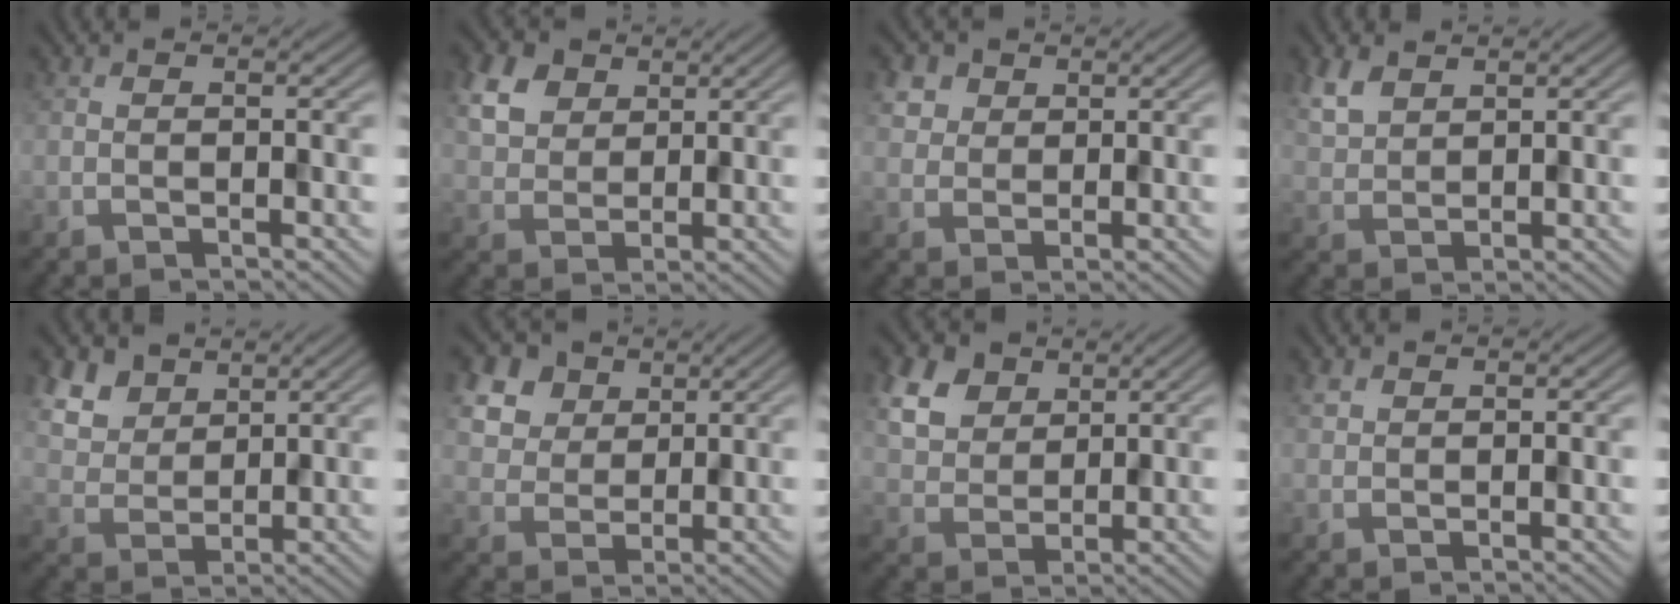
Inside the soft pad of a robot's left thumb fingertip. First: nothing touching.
{"total": 6.3, "force": [3.2, 4.4, 3.2], "torque": [-0.091, 0.007, 0.061]}
{"total": 4.1, "force": [2.1, 3.2, 1.6], "torque": [-0.054, -0.003, 0.046]}
{"total": 4.1, "force": [2.7, 2.2, 2.3], "torque": [-0.063, 0.003, 0.061]}
{"total": 6.8, "force": [4.3, 4.3, 3.2], "torque": [-0.096, -0.009, 0.094]}
{"total": 10.2, "force": [5.4, 7.2, 4.8], "torque": [-0.173, 0.011, 0.113]}
{"total": 7.6, "force": [4.1, 5.1, 4.0], "torque": [-0.128, 0.005, 0.082]}
{"total": 1.0, "force": [0.7, 0.7, 0.3], "torque": [-0.006, 0.001, 0.015]}